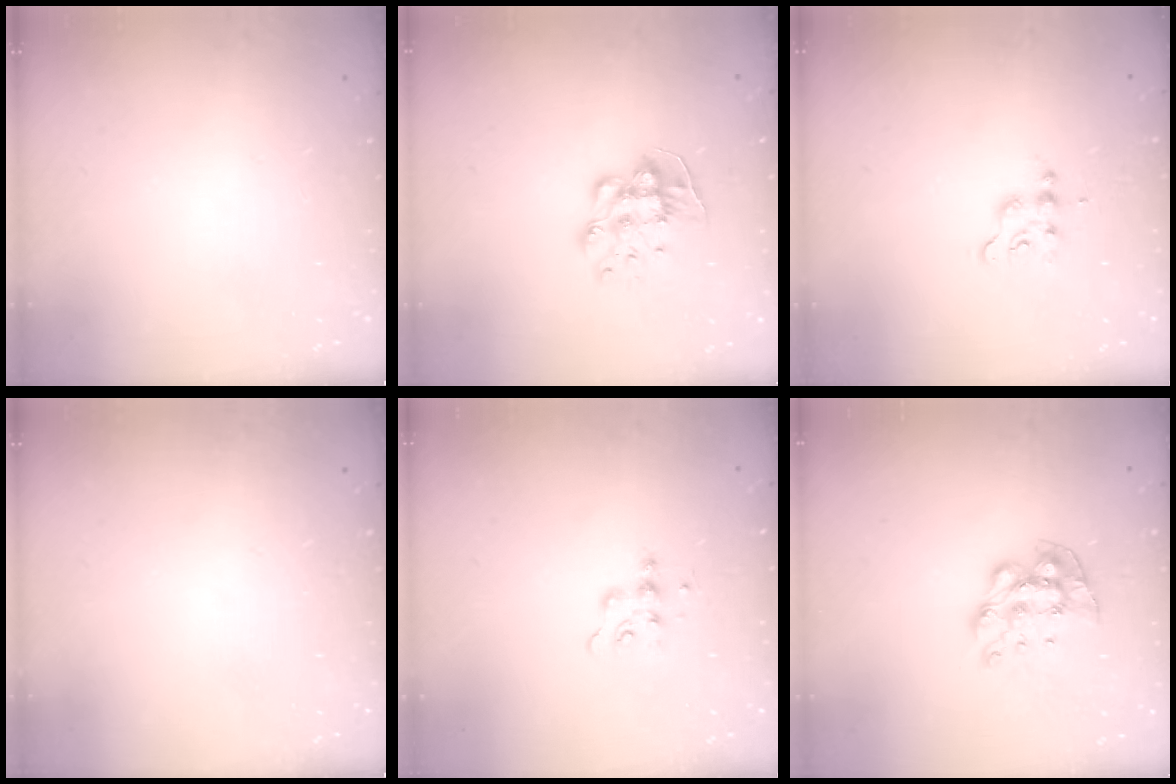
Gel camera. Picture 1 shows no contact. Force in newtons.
{"total": 11.3, "press": 11.3, "slide": 0.7}
{"total": 3.0, "press": 3.0, "slide": 0.4}
{"total": 0.0}
{"total": 7.2, "press": 7.2, "slide": 0.8}
{"total": 9.5, "press": 9.4, "slide": 0.9}